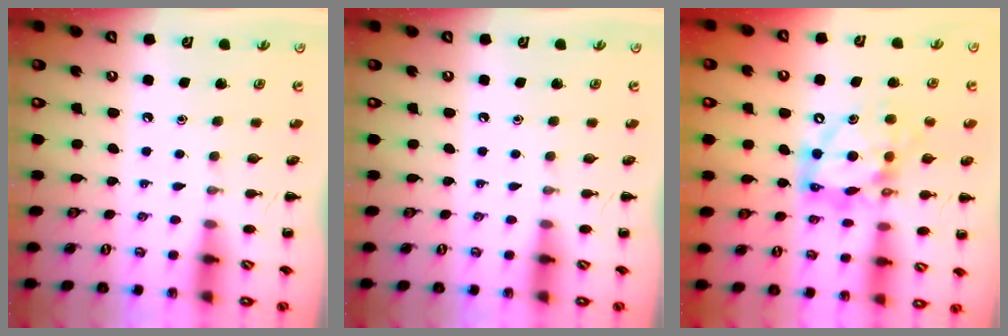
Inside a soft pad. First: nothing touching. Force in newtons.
{"total": 0.0}
{"total": 12.7, "press": 12.0, "slide": 4.0}